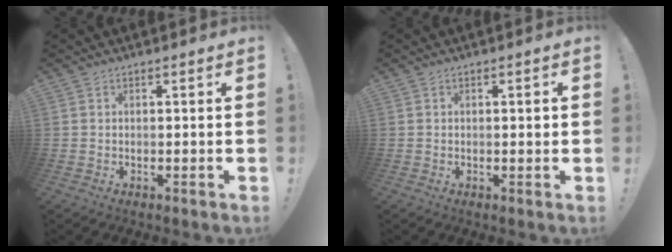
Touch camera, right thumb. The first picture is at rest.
{"total": 0.9, "force": [0.0, 0.1, 0.9], "torque": [-0.018, 0.002, -0.001]}